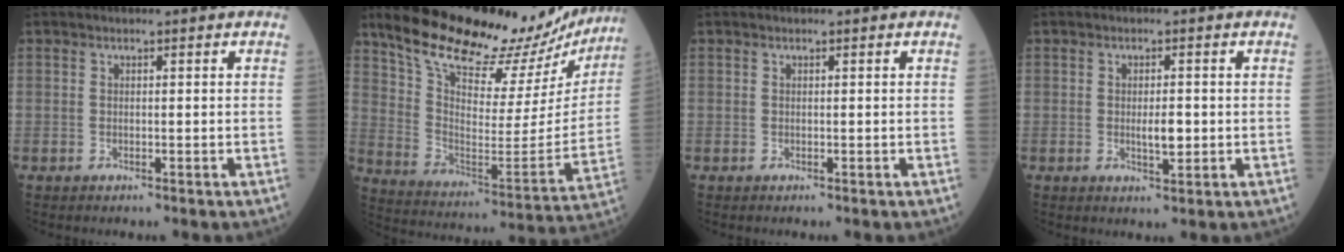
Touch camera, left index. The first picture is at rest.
{"total": 26.7, "force": [23.5, 7.7, 10.1], "torque": [-0.165, -0.043, 0.328]}
{"total": 0.0}
{"total": 2.9, "force": [-0.2, 0.9, 2.7], "torque": [-0.050, -0.002, 0.000]}